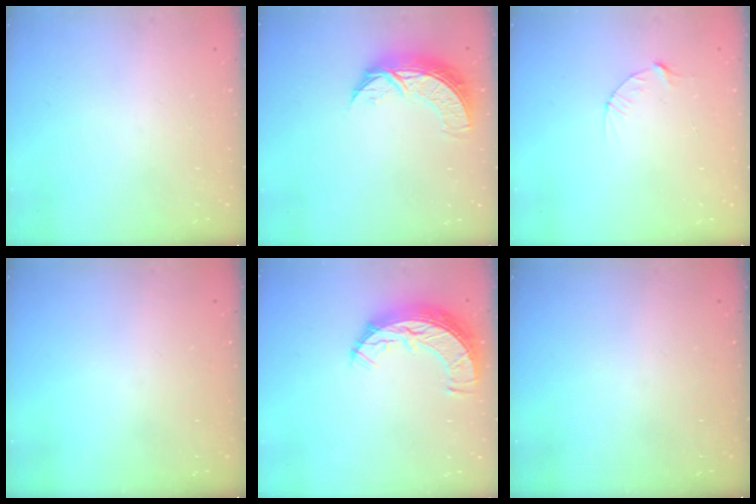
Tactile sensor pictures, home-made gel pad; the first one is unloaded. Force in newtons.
{"total": 9.2, "press": 9.2, "slide": 0.6}
{"total": 3.2, "press": 3.2, "slide": 0.3}
{"total": 0.0}
{"total": 9.6, "press": 9.6, "slide": 0.8}
{"total": 0.0}